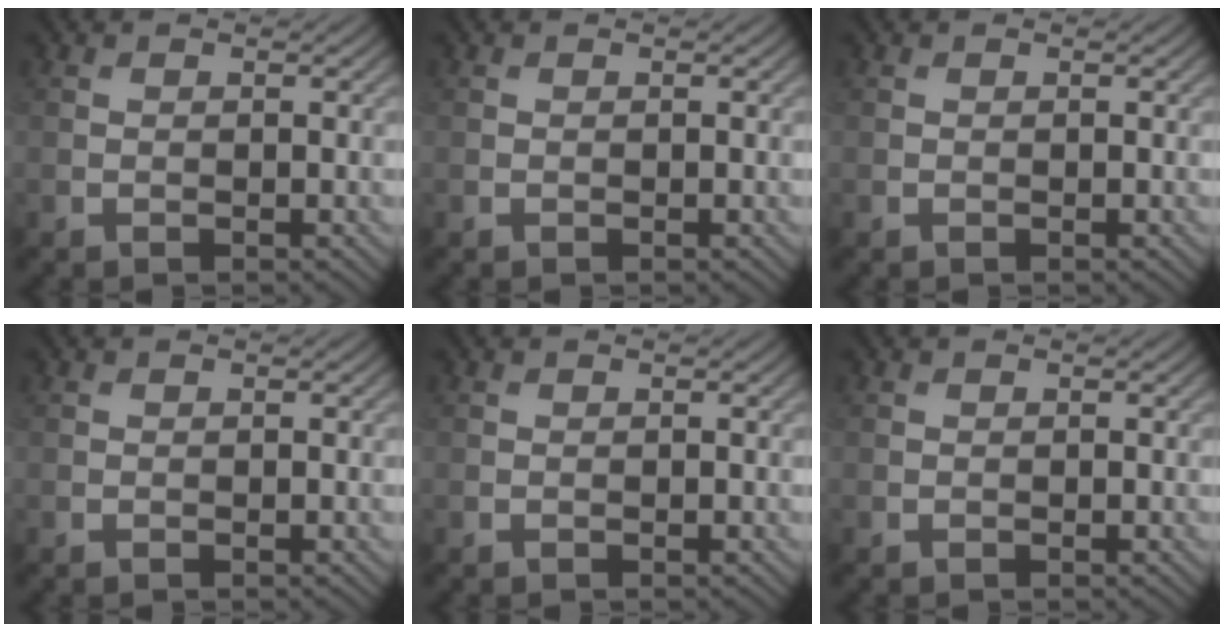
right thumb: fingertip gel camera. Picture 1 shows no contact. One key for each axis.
{"total": 0.0}
{"total": 0.0}
{"total": 0.0}
{"total": 0.0}
{"total": 0.0}